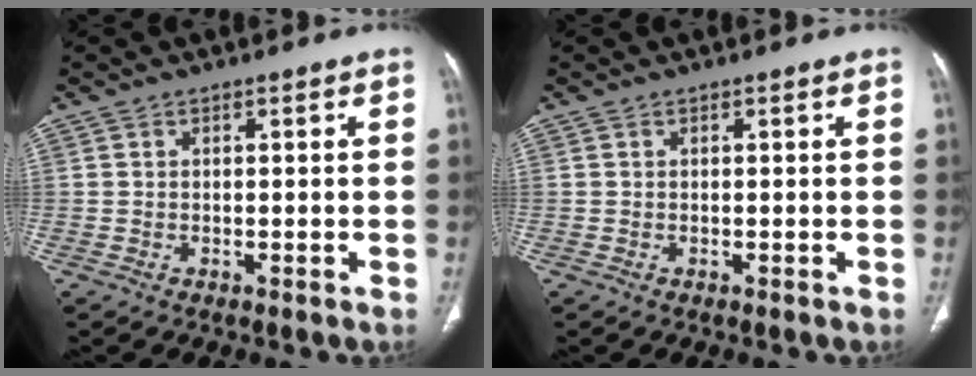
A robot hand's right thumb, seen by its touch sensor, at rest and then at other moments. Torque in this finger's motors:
{"motor_torque": [-0.48, 0.48, -0.15, 0.15, 0.00]}